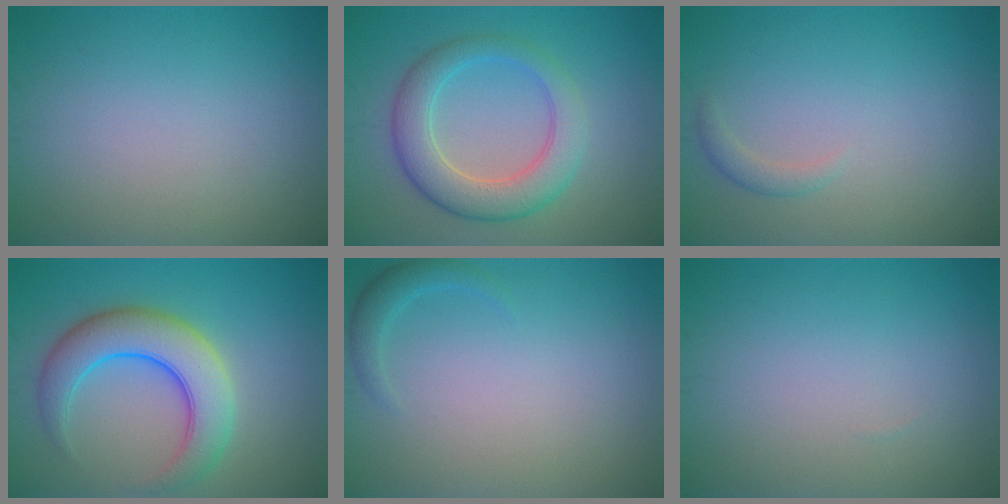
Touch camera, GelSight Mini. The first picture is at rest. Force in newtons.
{"total": 5.6, "press": 5.6, "slide": 0.3}
{"total": 1.1, "press": 1.1, "slide": 0.1}
{"total": 7.0, "press": 7.0, "slide": 0.2}
{"total": 1.5, "press": 1.5, "slide": 0.0}
{"total": 0.0}